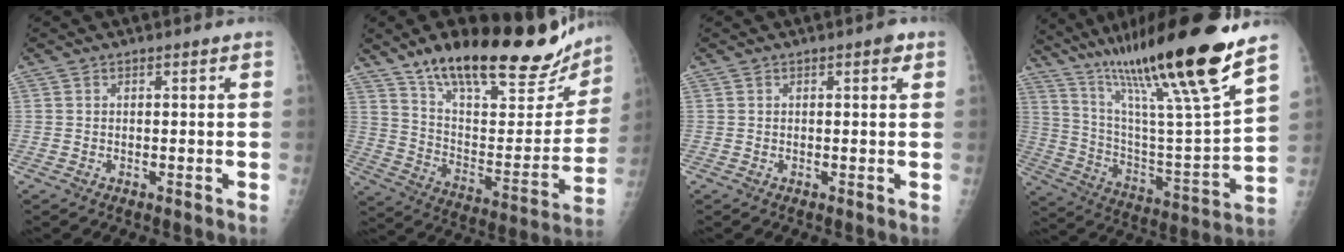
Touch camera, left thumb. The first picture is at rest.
{"total": 29.2, "force": [21.7, 9.8, 17.0], "torque": [-0.220, -0.077, 0.331]}
{"total": 1.6, "force": [0.8, 0.6, 1.2], "torque": [-0.012, 0.000, 0.008]}
{"total": 29.3, "force": [20.2, 2.4, 21.1], "torque": [-0.340, -0.067, 0.349]}